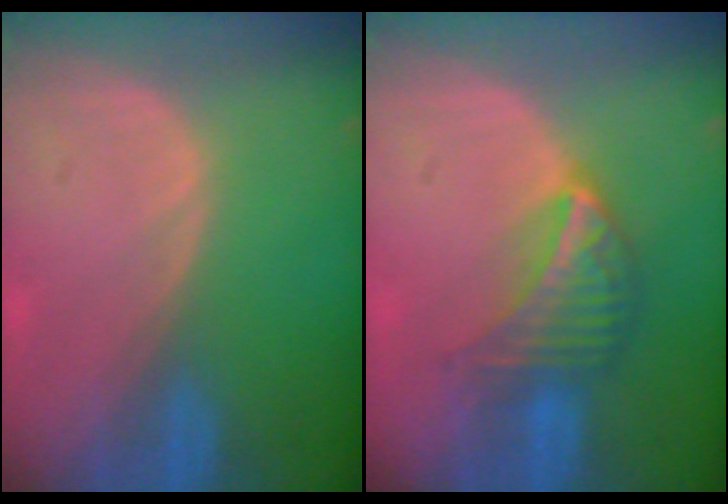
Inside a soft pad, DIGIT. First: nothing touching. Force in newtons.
{"total": 7.1, "press": 6.2, "slide": 3.4}